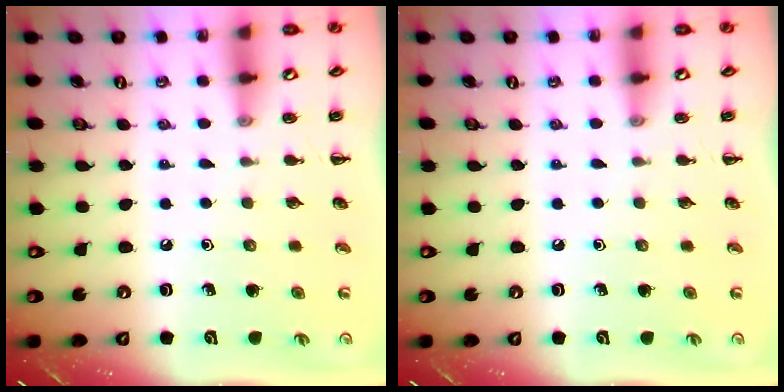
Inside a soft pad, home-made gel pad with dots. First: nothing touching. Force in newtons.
{"total": 0.0}